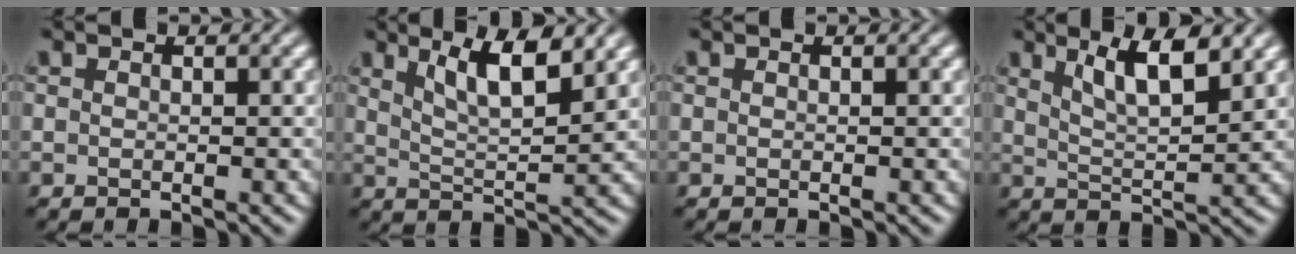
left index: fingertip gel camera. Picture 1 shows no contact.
{"total": 5.4, "force": [3.3, 1.3, 4.0], "torque": [-0.062, 0.002, 0.053]}
{"total": 0.0}
{"total": 5.2, "force": [3.2, 1.3, 3.9], "torque": [-0.058, 0.003, 0.051]}